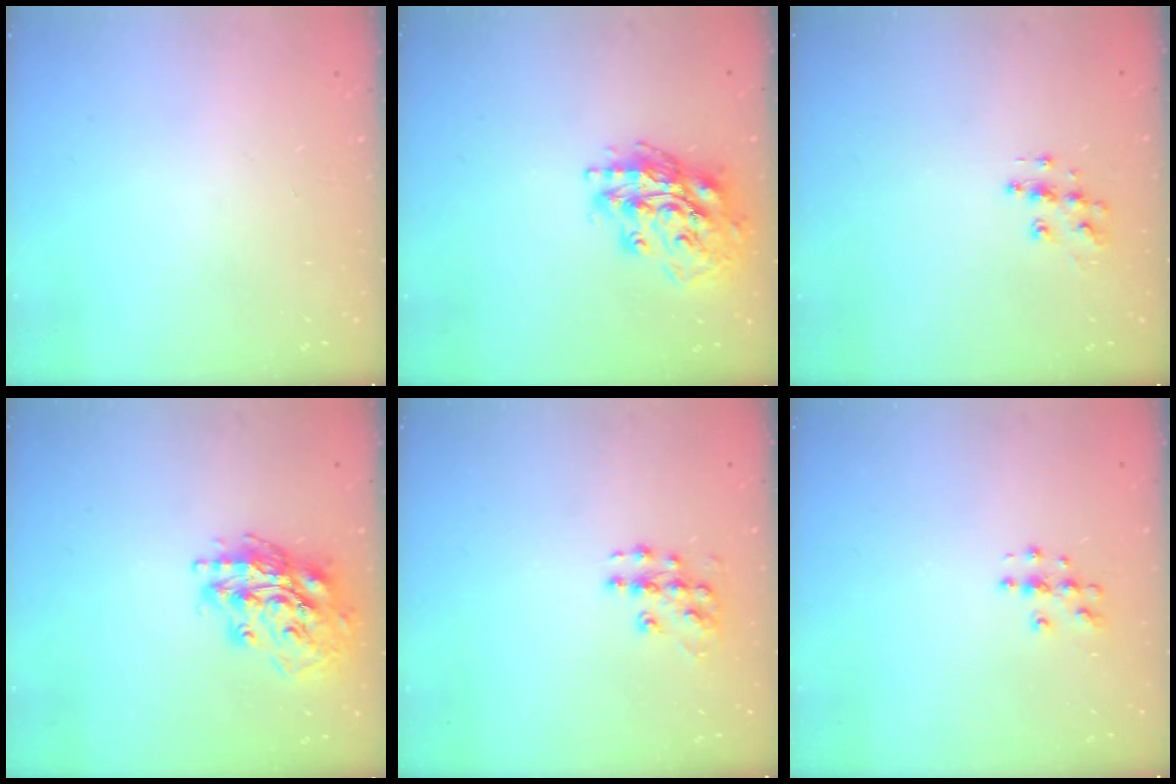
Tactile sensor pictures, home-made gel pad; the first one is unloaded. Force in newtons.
{"total": 17.4, "press": 17.1, "slide": 2.7}
{"total": 8.6, "press": 8.6, "slide": 0.3}
{"total": 17.4, "press": 17.1, "slide": 2.7}
{"total": 8.9, "press": 8.8, "slide": 0.6}
{"total": 3.9, "press": 3.9, "slide": 0.3}